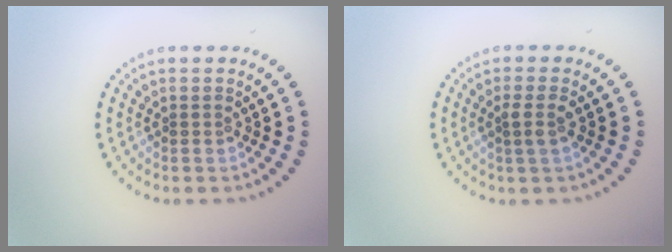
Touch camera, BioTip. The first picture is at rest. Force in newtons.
{"total": 1.4, "press": 1.2, "slide": 0.7}